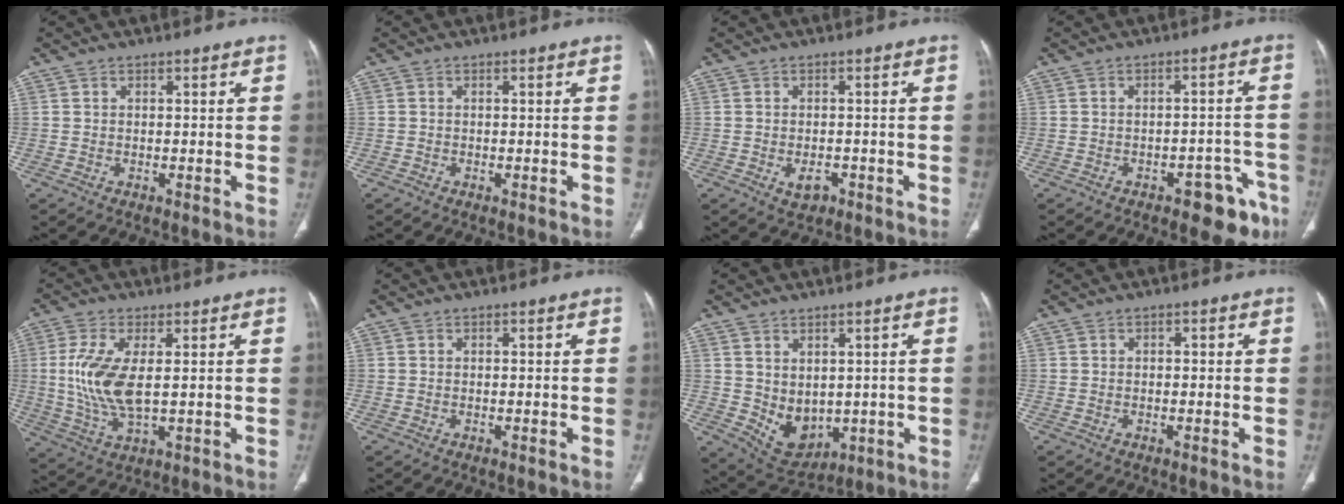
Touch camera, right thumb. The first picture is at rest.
{"total": 0.0}
{"total": 2.9, "force": [-1.2, 1.9, 1.8], "torque": [-0.023, 0.006, -0.012]}
{"total": 8.9, "force": [-5.4, 4.1, 5.8], "torque": [-0.042, 0.037, -0.063]}
{"total": 10.8, "force": [1.0, 4.6, 9.7], "torque": [-0.222, -0.013, 0.026]}
{"total": 0.0}
{"total": 7.9, "force": [-0.1, 5.8, 5.4], "torque": [-0.065, -0.010, 0.032]}
{"total": 0.9, "force": [0.1, 0.5, 0.7], "torque": [-0.009, 0.003, -0.001]}